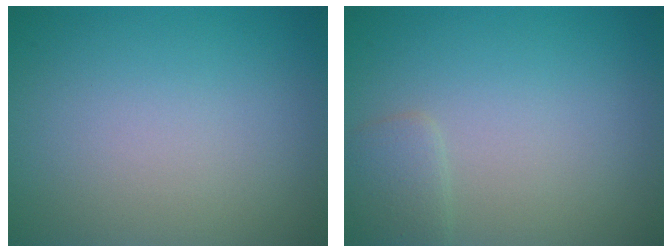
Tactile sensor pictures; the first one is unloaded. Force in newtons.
{"total": 1.4, "press": 1.4, "slide": 0.0}